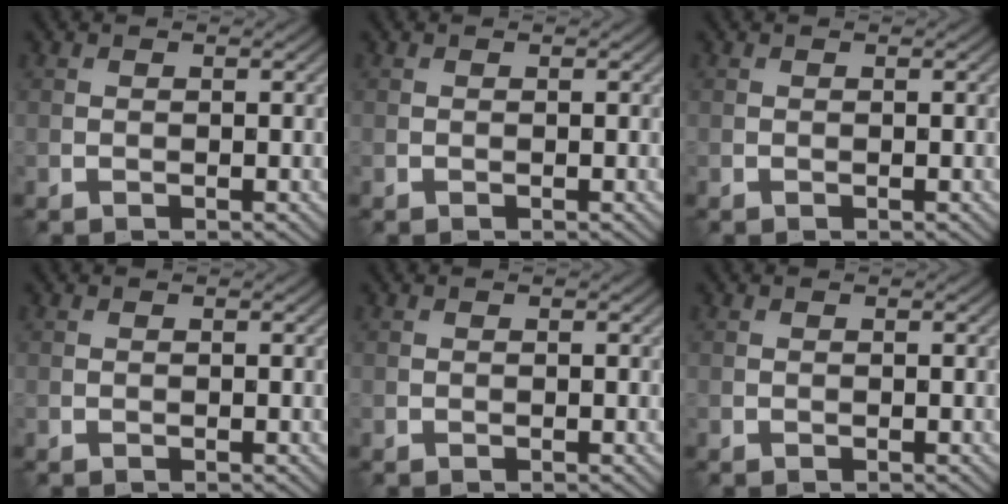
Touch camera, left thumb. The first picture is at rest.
{"total": 0.0}
{"total": 0.0}
{"total": 0.0}
{"total": 0.0}
{"total": 0.0}